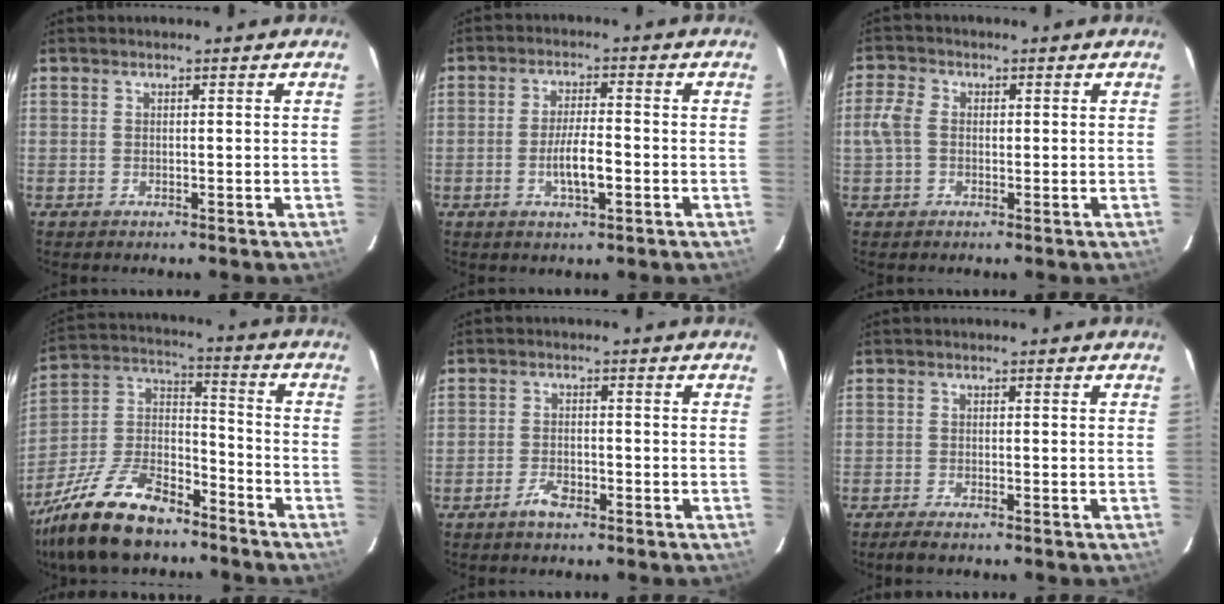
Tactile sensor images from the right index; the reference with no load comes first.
{"total": 5.8, "force": [-1.9, 1.4, 5.3], "torque": [-0.102, -0.003, -0.031]}
{"total": 4.1, "force": [-0.4, 3.1, 2.7], "torque": [-0.061, 0.011, -0.010]}
{"total": 20.5, "force": [-14.3, 9.2, 11.4], "torque": [-0.252, 0.006, -0.255]}
{"total": 3.3, "force": [-2.3, 1.4, 1.9], "torque": [-0.046, -0.002, -0.042]}
{"total": 2.5, "force": [-2.1, 0.3, 1.3], "torque": [-0.036, -0.007, -0.040]}